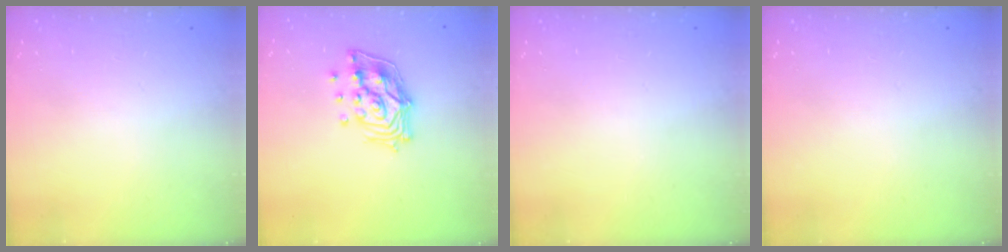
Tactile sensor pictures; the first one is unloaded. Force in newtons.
{"total": 13.9, "press": 13.8, "slide": 1.8}
{"total": 0.0}
{"total": 0.0}